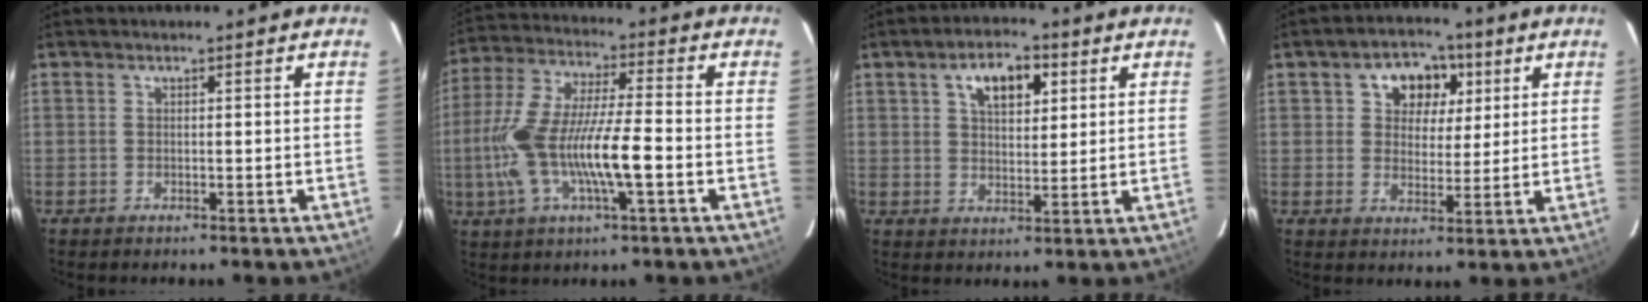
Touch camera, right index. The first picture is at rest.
{"total": 16.6, "force": [-3.9, 3.4, 15.8], "torque": [-0.320, -0.008, -0.072]}
{"total": 8.0, "force": [3.5, 4.1, 5.9], "torque": [-0.096, 0.022, 0.061]}
{"total": 8.4, "force": [3.2, 6.5, 4.3], "torque": [-0.075, 0.016, 0.051]}